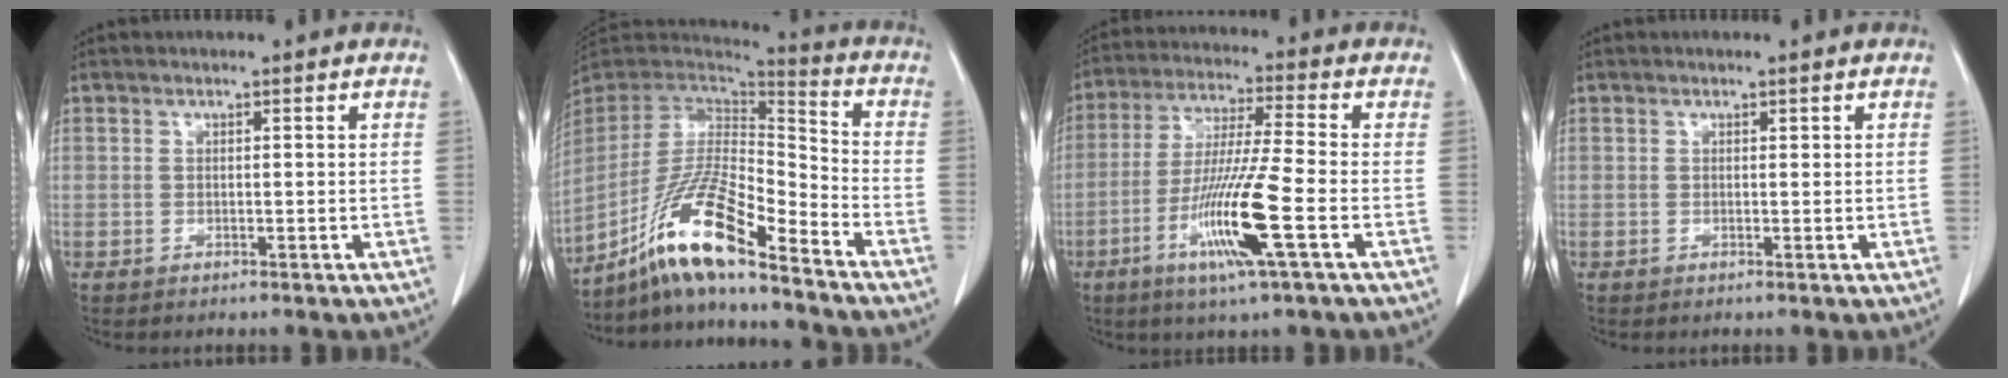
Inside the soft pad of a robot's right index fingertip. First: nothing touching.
{"total": 14.9, "force": [-10.4, 1.5, 10.5], "torque": [-0.200, 0.003, -0.190]}
{"total": 12.8, "force": [-4.7, -0.6, 11.9], "torque": [-0.235, -0.021, -0.092]}
{"total": 0.0}